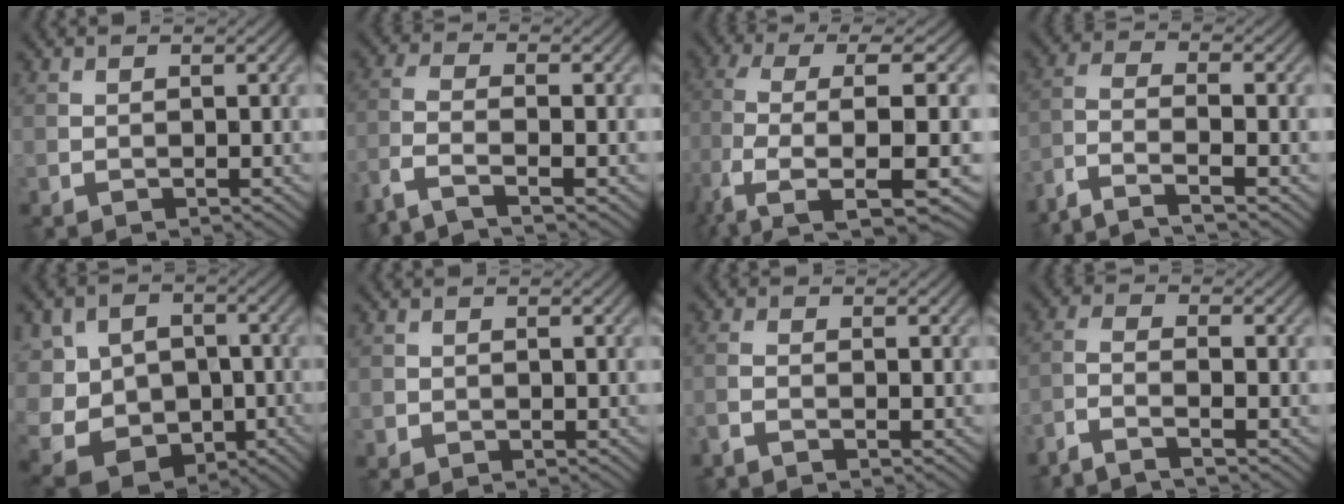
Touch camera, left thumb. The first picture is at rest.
{"total": 4.9, "force": [-3.2, 0.9, 3.5], "torque": [-0.076, -0.005, -0.082]}
{"total": 10.0, "force": [-1.1, 3.1, 9.5], "torque": [-0.187, 0.001, -0.020]}
{"total": 6.2, "force": [-4.5, 1.3, 4.1], "torque": [-0.078, -0.001, -0.102]}
{"total": 11.3, "force": [-2.1, 9.7, 5.3], "torque": [-0.155, -0.014, -0.043]}
{"total": 0.9, "force": [-0.3, 0.8, 0.1], "torque": [0.001, -0.005, -0.009]}
{"total": 1.8, "force": [-1.2, 0.2, 1.3], "torque": [-0.032, -0.002, -0.033]}
{"total": 4.0, "force": [-2.9, 0.5, 2.7], "torque": [-0.052, -0.001, -0.073]}